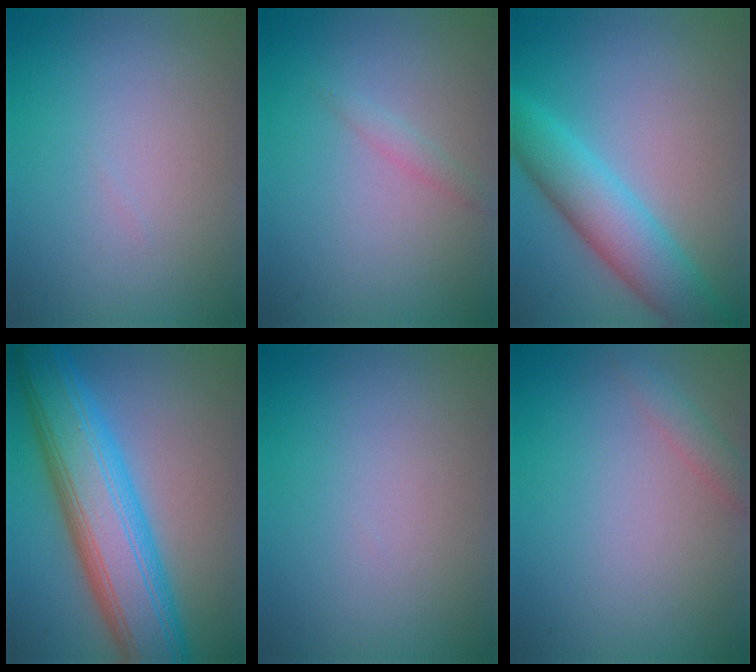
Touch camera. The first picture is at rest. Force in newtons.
{"total": 0.9, "press": 0.9, "slide": 0.0}
{"total": 6.1, "press": 6.1, "slide": 0.1}
{"total": 11.0, "press": 11.0, "slide": 0.1}
{"total": 0.0}
{"total": 1.5, "press": 1.5, "slide": 0.1}